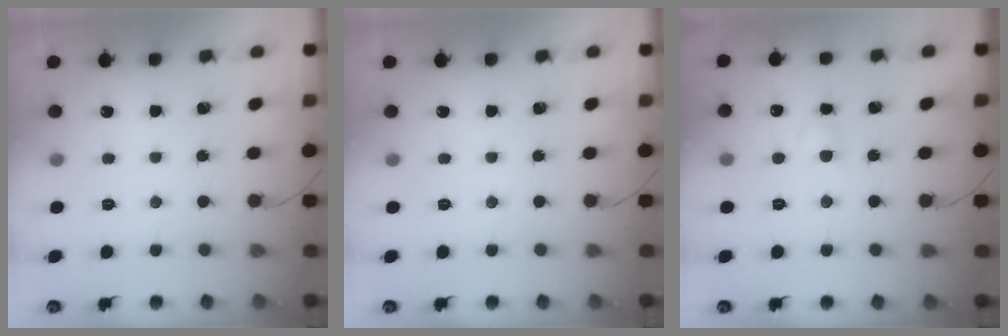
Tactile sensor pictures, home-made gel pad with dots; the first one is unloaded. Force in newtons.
{"total": 0.0}
{"total": 2.3, "press": 2.1, "slide": 1.0}